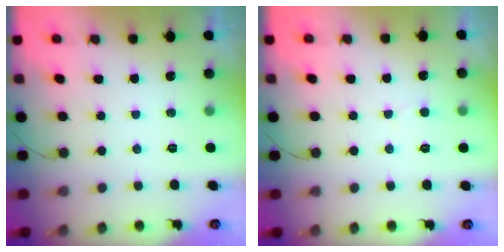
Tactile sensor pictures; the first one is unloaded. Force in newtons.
{"total": 4.1, "press": 4.1, "slide": 0.3}